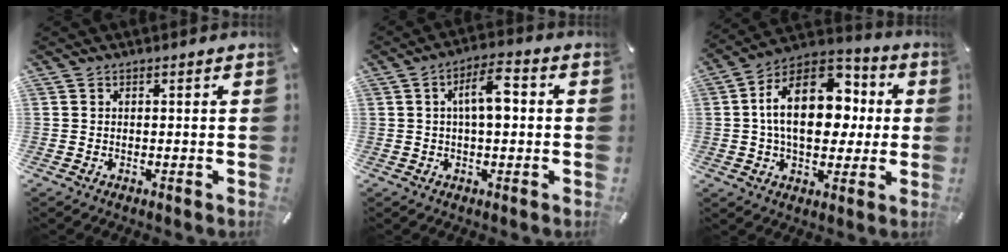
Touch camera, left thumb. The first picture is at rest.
{"total": 7.9, "force": [0.9, 3.3, 7.1], "torque": [-0.119, 0.013, 0.011]}
{"total": 20.5, "force": [3.1, 13.7, 15.0], "torque": [-0.259, 0.003, 0.053]}